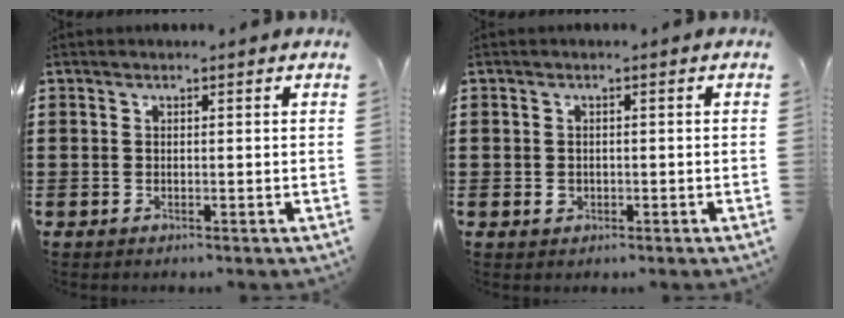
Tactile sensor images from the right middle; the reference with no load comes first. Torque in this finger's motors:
{"motor_torque": [1.70, 0.44, 0.10, 0.03]}